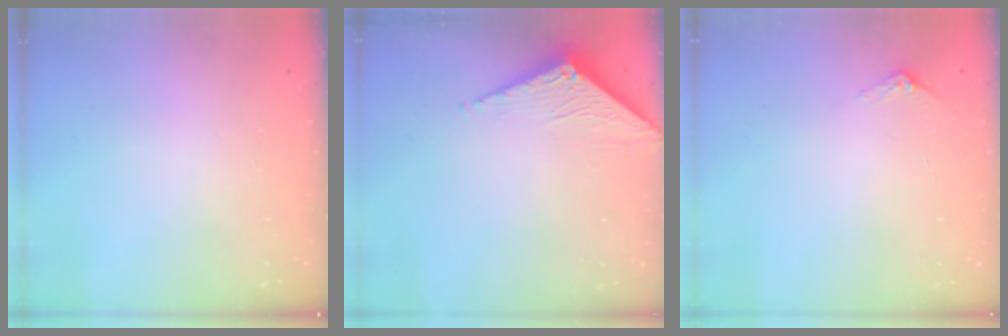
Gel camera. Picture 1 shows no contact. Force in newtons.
{"total": 3.0, "press": 3.0, "slide": 0.2}
{"total": 2.9, "press": 2.9, "slide": 0.2}